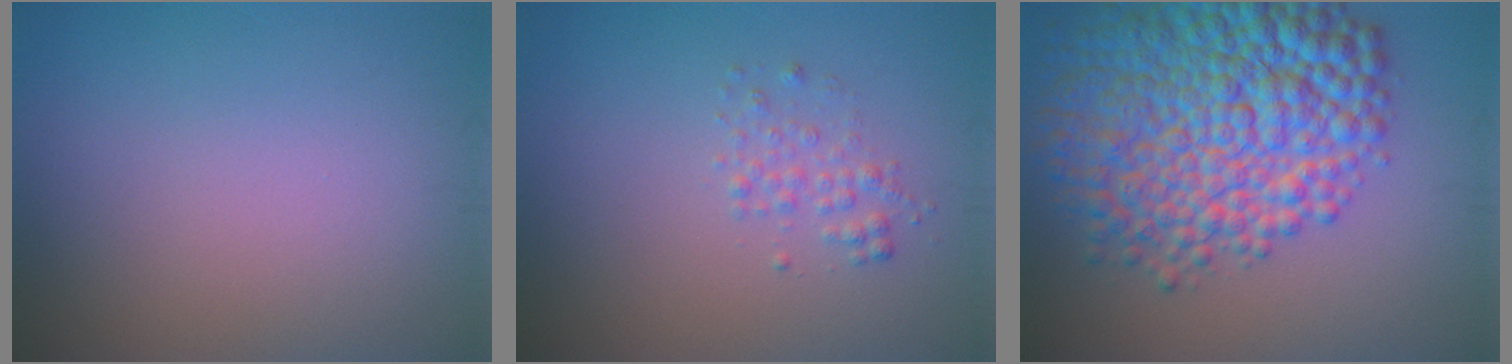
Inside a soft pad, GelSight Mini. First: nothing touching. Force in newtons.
{"total": 1.4, "press": 1.4, "slide": 0.0}
{"total": 11.5, "press": 11.5, "slide": 0.2}